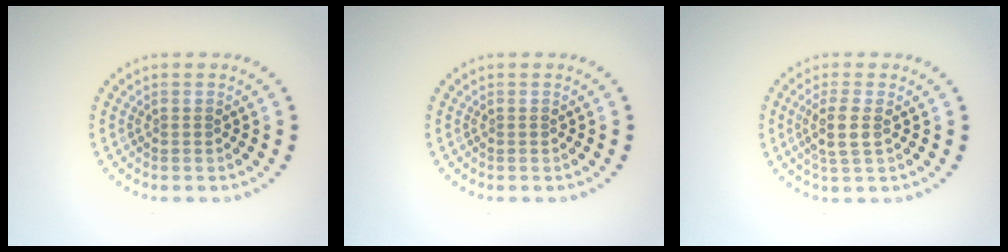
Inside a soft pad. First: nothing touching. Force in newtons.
{"total": 0.0}
{"total": 2.4, "press": 2.0, "slide": 1.2}